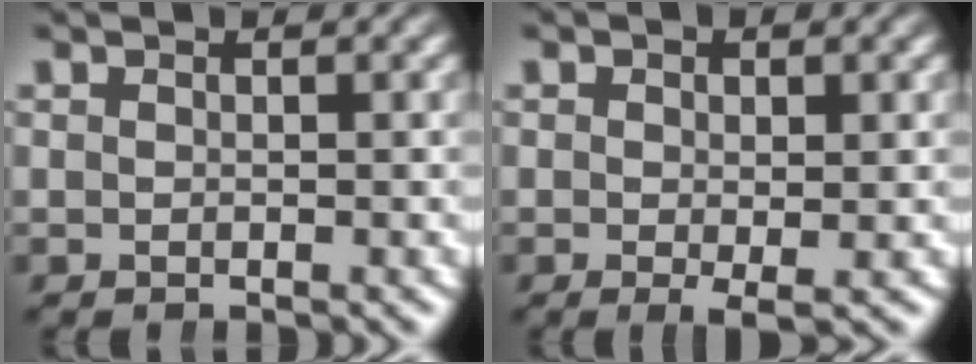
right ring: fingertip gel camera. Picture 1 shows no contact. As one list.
[{"total": 1.7, "force": [-0.2, 0.5, 1.6], "torque": [-0.025, -0.003, -0.003]}]